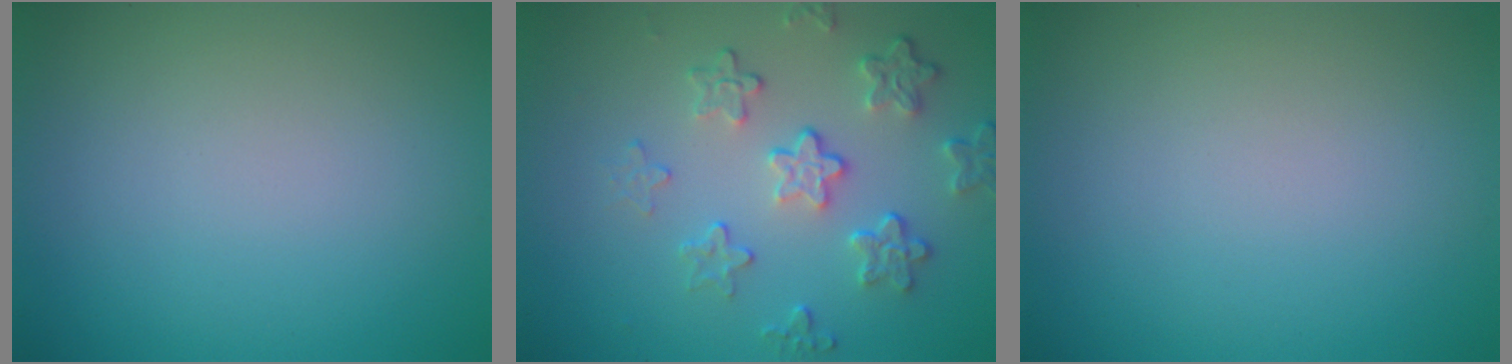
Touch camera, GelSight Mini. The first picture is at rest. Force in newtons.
{"total": 4.4, "press": 3.3, "slide": 3.0}
{"total": 0.0}